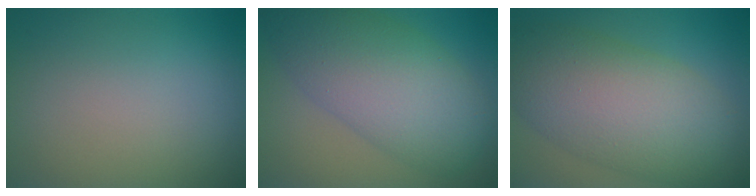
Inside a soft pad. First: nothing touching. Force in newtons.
{"total": 8.9, "press": 8.9, "slide": 0.0}
{"total": 10.4, "press": 10.4, "slide": 0.3}